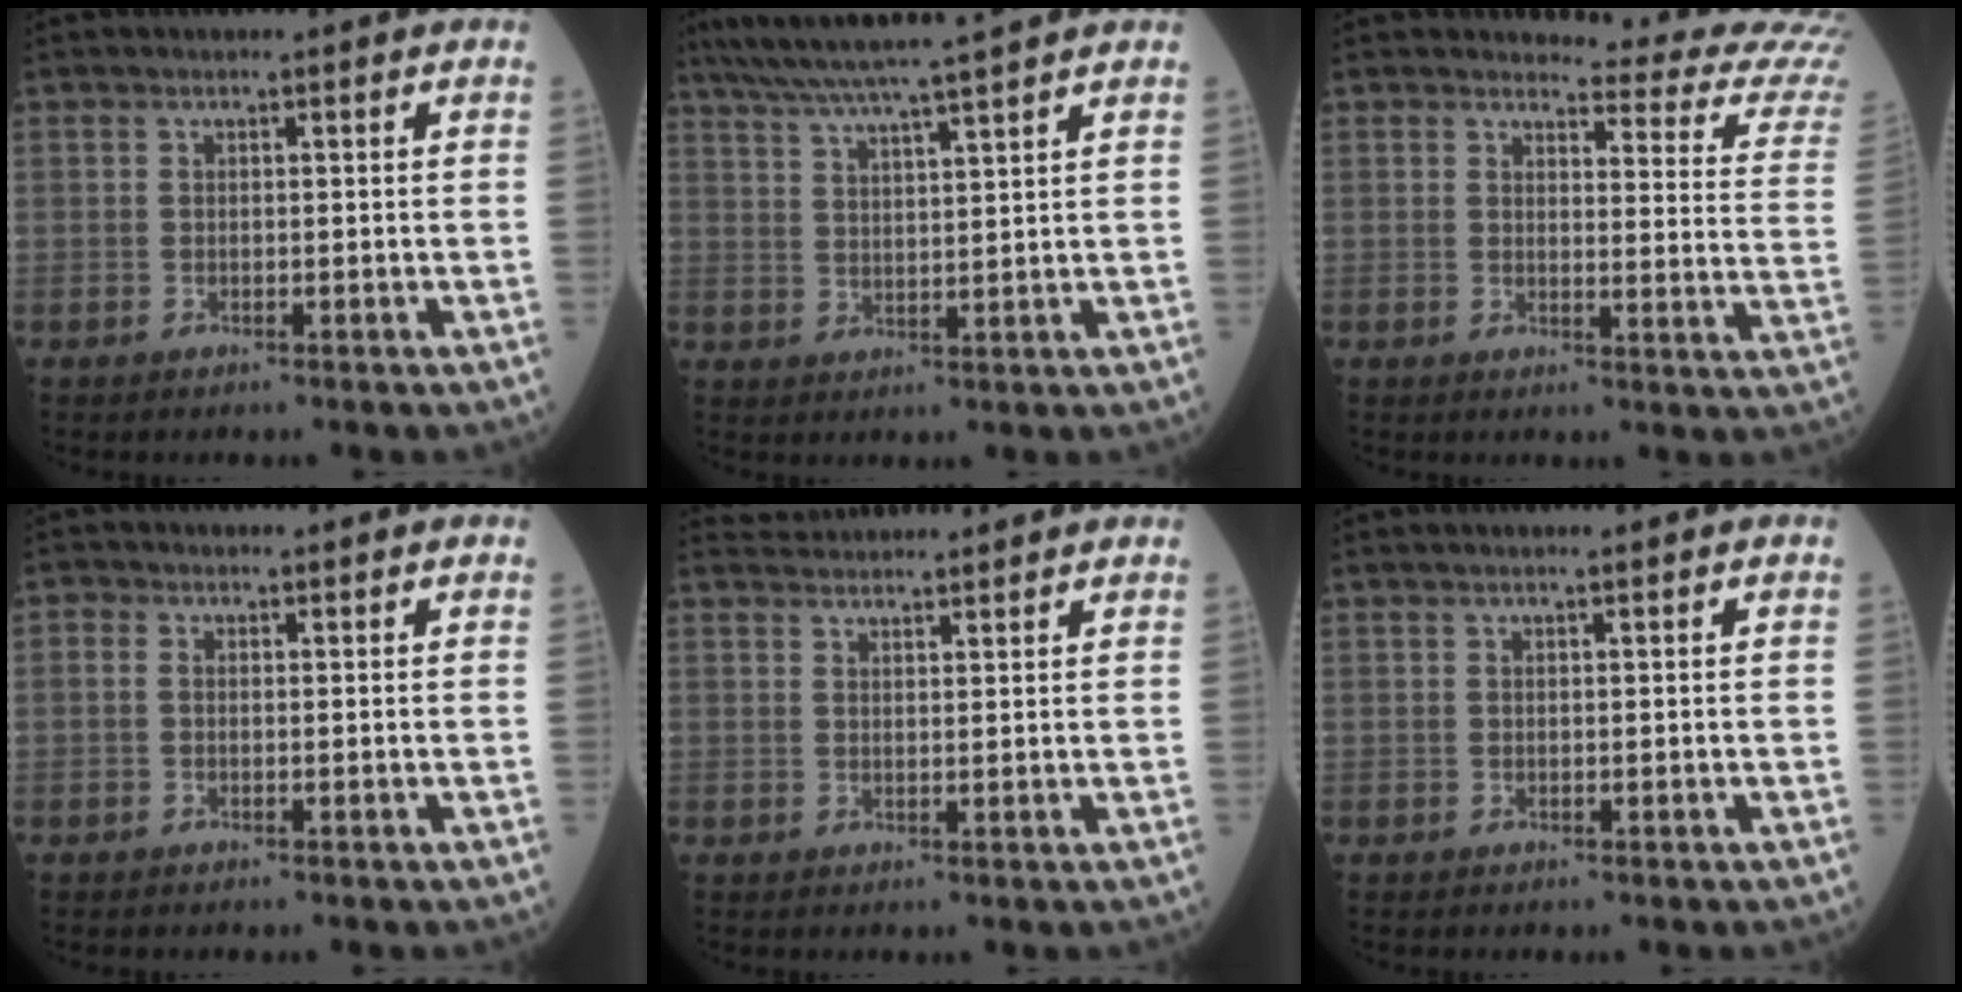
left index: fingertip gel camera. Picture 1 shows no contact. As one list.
[{"total": 12.7, "force": [10.8, -0.9, 6.6], "torque": [-0.116, 0.025, 0.167]}, {"total": 14.2, "force": [14.1, 0.5, 1.8], "torque": [0.001, -0.112, 0.123]}, {"total": 0.8, "force": [0.0, 0.6, 0.5], "torque": [-0.015, 0.000, -0.005]}, {"total": 4.8, "force": [4.8, 0.3, 0.4], "torque": [-0.013, 0.035, 0.074]}, {"total": 0.6, "force": [0.5, -0.1, 0.3], "torque": [-0.007, 0.007, 0.011]}]